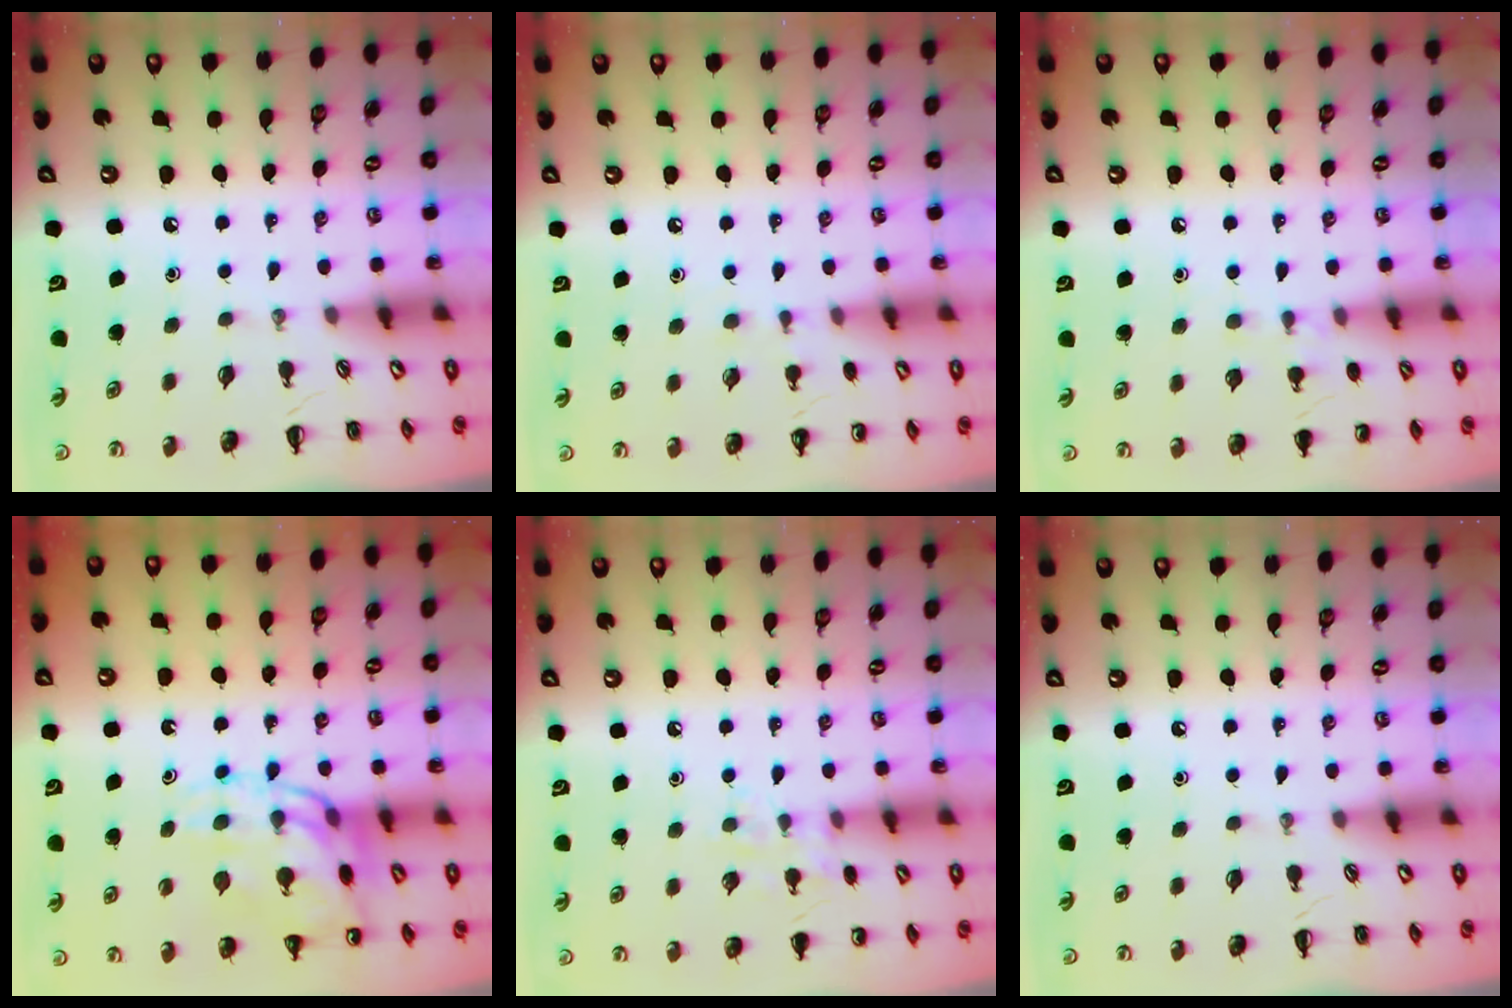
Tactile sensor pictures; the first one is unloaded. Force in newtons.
{"total": 5.1, "press": 4.8, "slide": 1.7}
{"total": 6.1, "press": 5.8, "slide": 1.9}
{"total": 16.0, "press": 15.7, "slide": 2.6}
{"total": 7.4, "press": 7.3, "slide": 1.1}
{"total": 0.0}